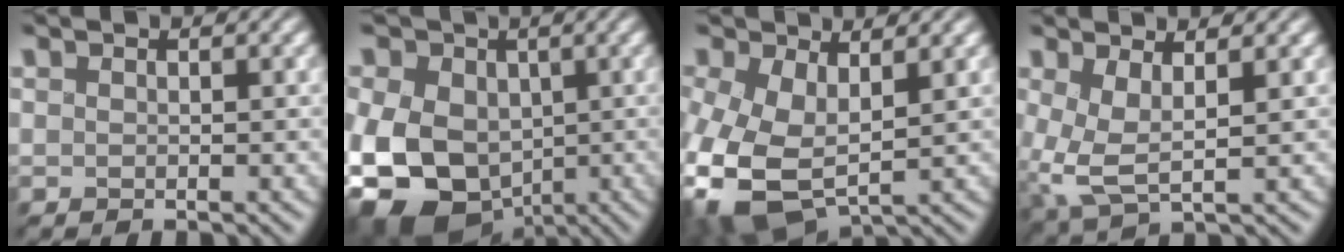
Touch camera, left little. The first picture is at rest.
{"total": 11.9, "force": [-3.6, 8.9, 7.0], "torque": [-0.134, -0.018, -0.060]}
{"total": 8.2, "force": [-1.5, 4.9, 6.4], "torque": [-0.177, -0.030, -0.012]}
{"total": 3.4, "force": [0.1, 1.3, 3.1], "torque": [-0.086, -0.009, 0.010]}